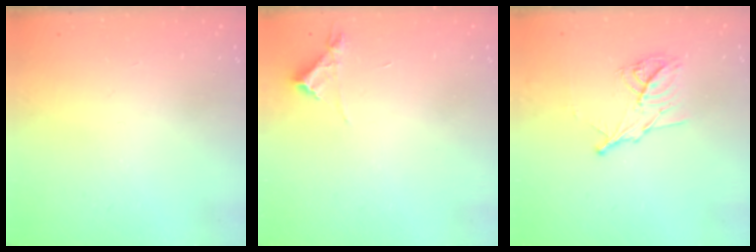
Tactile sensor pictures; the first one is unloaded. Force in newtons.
{"total": 4.4, "press": 4.4, "slide": 0.4}
{"total": 11.4, "press": 11.4, "slide": 0.3}